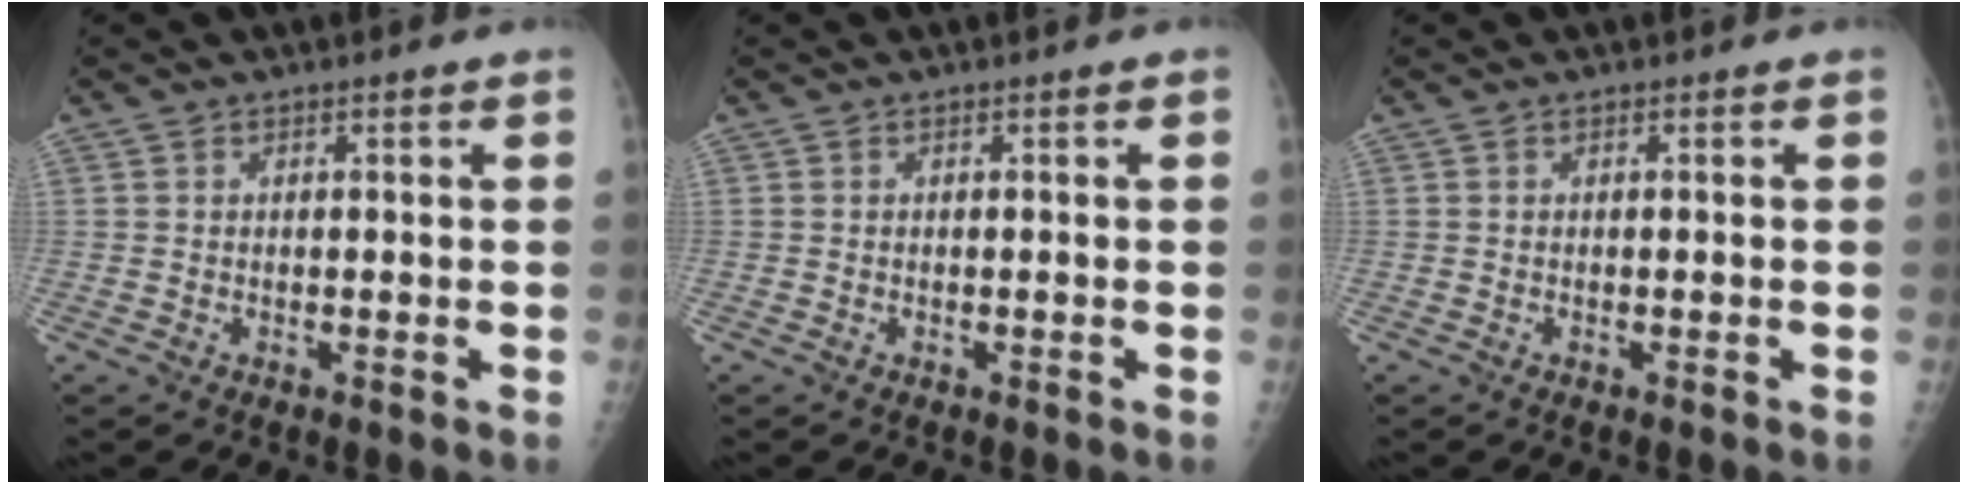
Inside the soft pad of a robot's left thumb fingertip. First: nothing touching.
{"total": 0.0}
{"total": 0.0}